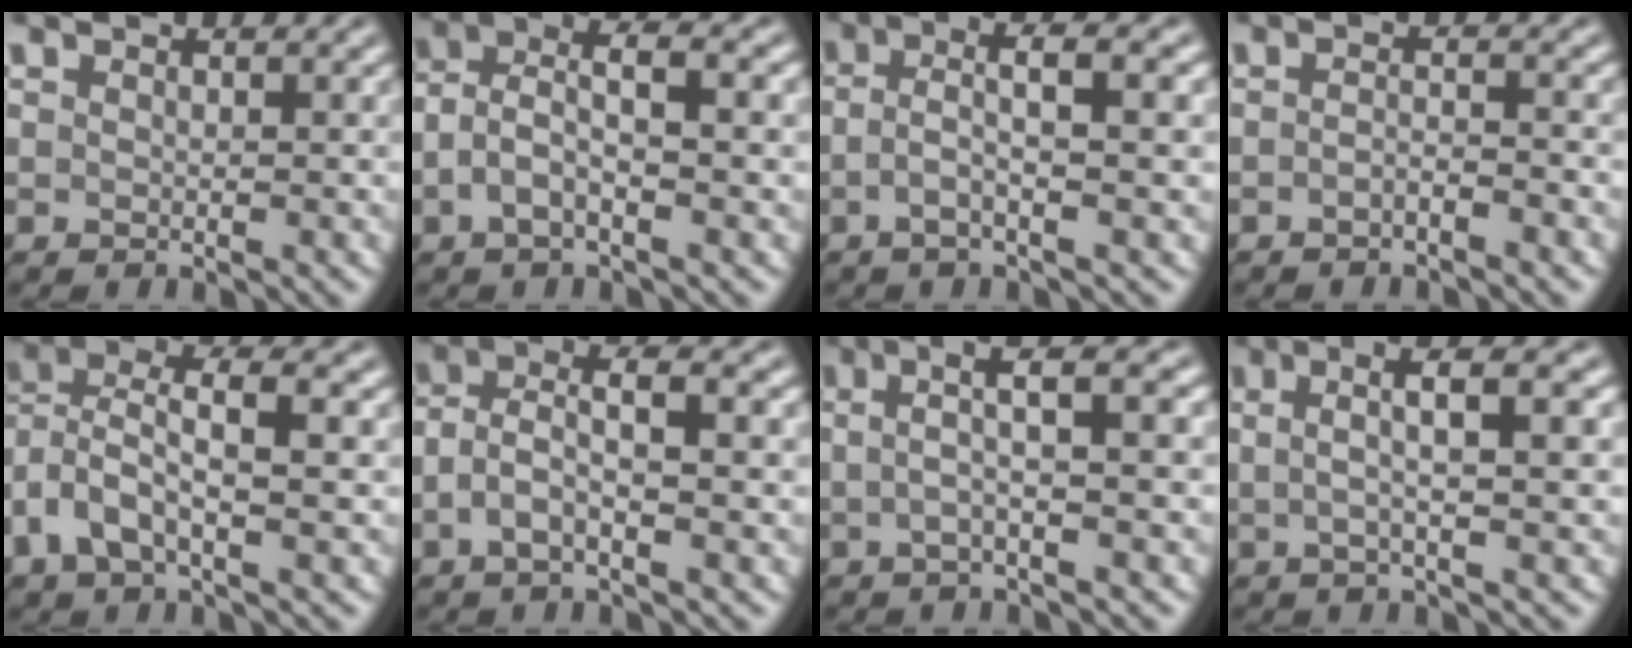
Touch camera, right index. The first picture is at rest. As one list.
[{"total": 3.9, "force": [0.3, 1.7, 3.5], "torque": [-0.067, -0.011, 0.008]}, {"total": 3.3, "force": [-0.4, 0.1, 3.2], "torque": [-0.056, -0.001, -0.008]}, {"total": 1.7, "force": [-1.5, -0.5, 0.8], "torque": [-0.009, -0.005, -0.026]}, {"total": 6.1, "force": [1.2, 4.0, 4.5], "torque": [-0.109, -0.012, 0.022]}, {"total": 3.6, "force": [0.0, 1.4, 3.3], "torque": [-0.067, -0.013, 0.004]}, {"total": 3.7, "force": [0.7, 0.0, 3.6], "torque": [-0.051, 0.013, 0.005]}, {"total": 4.4, "force": [1.4, 0.4, 4.1], "torque": [-0.058, 0.016, 0.018]}]